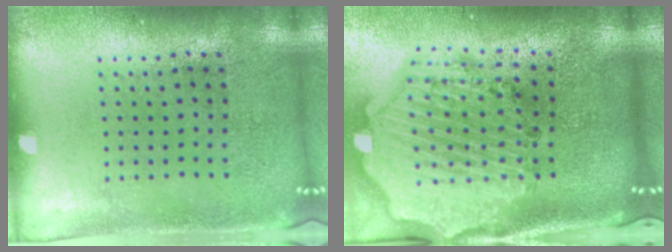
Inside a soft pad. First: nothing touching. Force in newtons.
{"total": 3.2, "press": 2.8, "slide": 1.6}